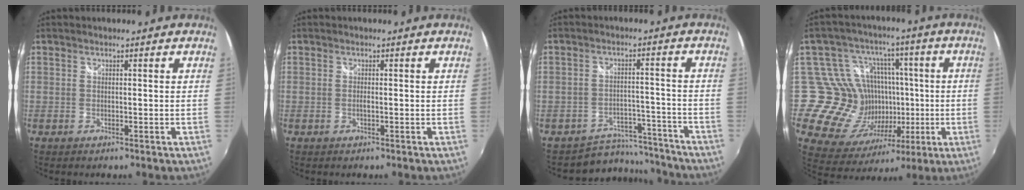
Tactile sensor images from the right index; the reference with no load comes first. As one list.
[{"total": 0.6, "force": [-0.2, 0.0, 0.6], "torque": [-0.011, -0.001, -0.005]}, {"total": 9.9, "force": [-8.9, 4.4, -0.4], "torque": [0.005, 0.044, -0.117]}, {"total": 15.7, "force": [0.0, 14.8, 5.3], "torque": [-0.118, 0.027, 0.014]}]